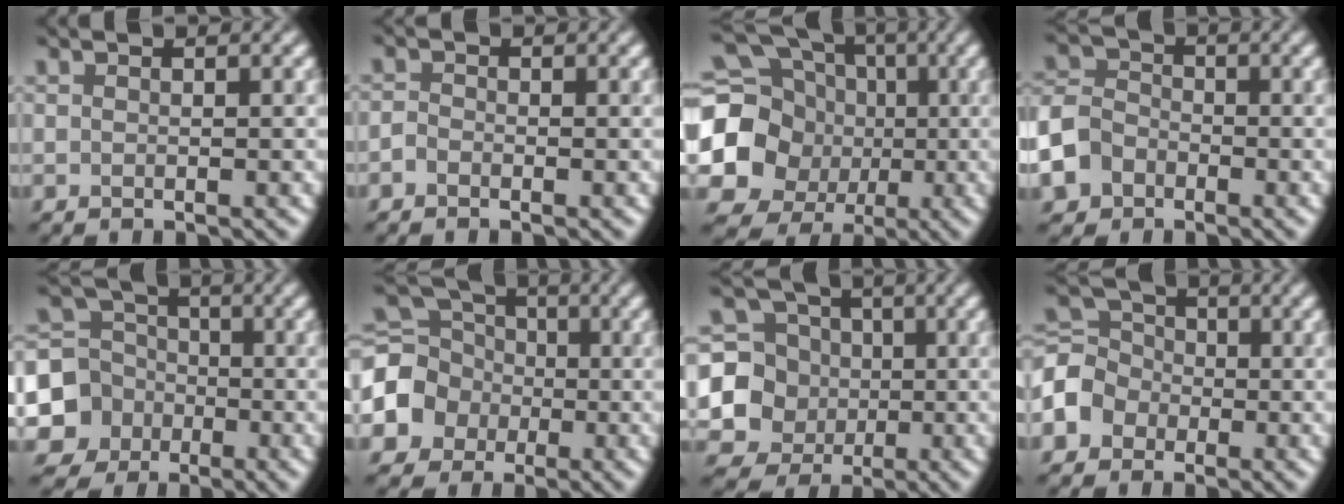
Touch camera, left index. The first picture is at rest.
{"total": 1.0, "force": [-0.9, 0.2, -0.3], "torque": [0.007, 0.000, -0.018]}
{"total": 15.2, "force": [-0.6, 14.3, 4.9], "torque": [-0.145, 0.002, -0.032]}
{"total": 6.0, "force": [-4.0, 4.2, 1.5], "torque": [-0.023, -0.014, -0.079]}
{"total": 7.3, "force": [-2.8, 6.7, 0.8], "torque": [-0.012, -0.005, -0.078]}
{"total": 5.2, "force": [-1.8, 4.7, 1.3], "torque": [-0.029, 0.003, -0.046]}
{"total": 9.0, "force": [-1.4, 8.8, 1.5], "torque": [-0.043, 0.009, -0.045]}
{"total": 4.1, "force": [-2.1, 3.4, 0.6], "torque": [-0.008, 0.010, -0.053]}